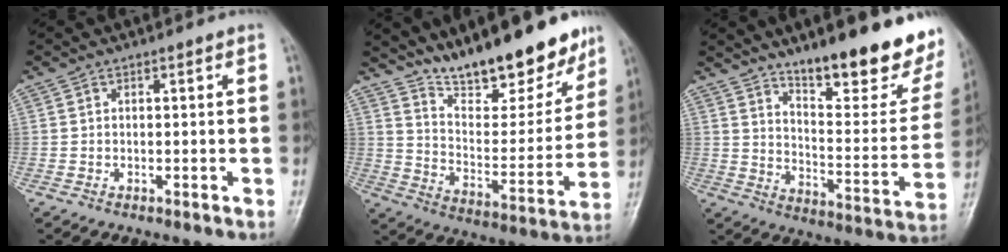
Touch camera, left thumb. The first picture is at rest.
{"total": 20.2, "force": [16.1, 6.3, 10.4], "torque": [-0.110, -0.097, 0.260]}
{"total": 22.8, "force": [16.1, 6.3, 14.9], "torque": [-0.166, -0.104, 0.234]}